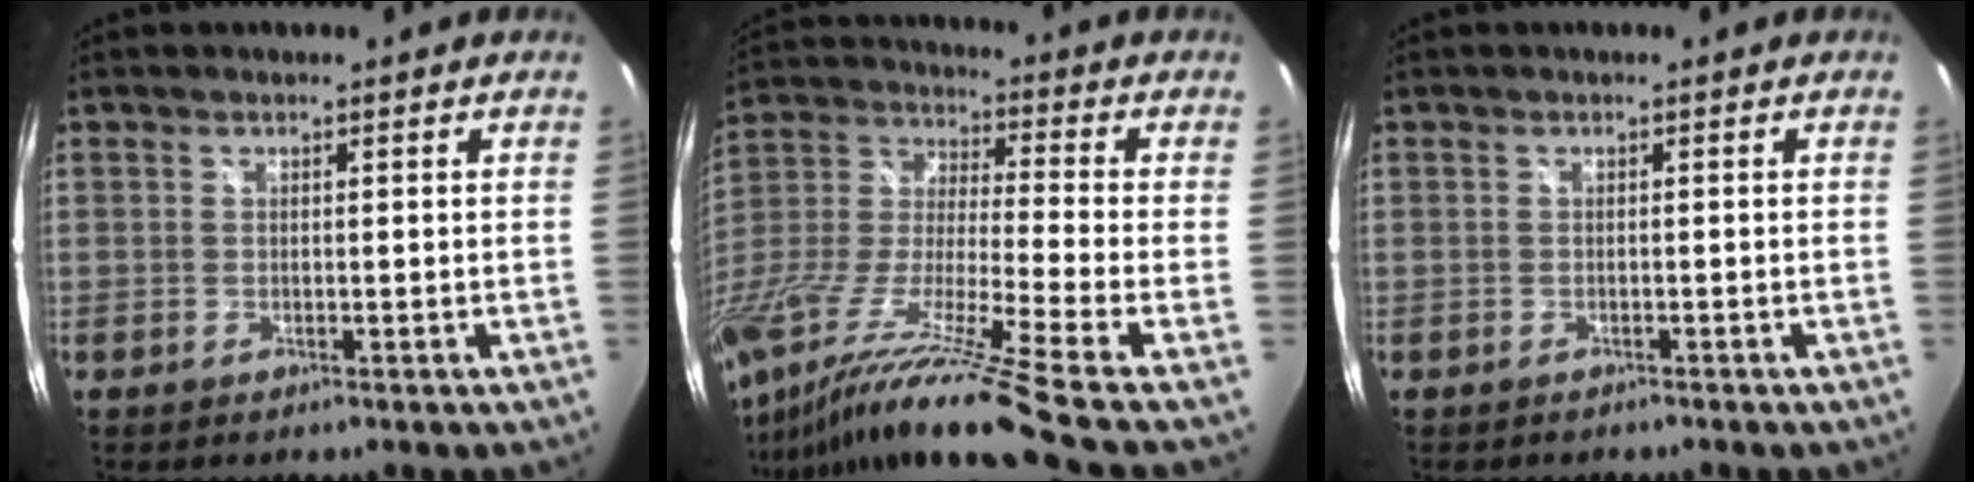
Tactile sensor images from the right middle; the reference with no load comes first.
{"total": 25.5, "force": [-18.8, -1.4, 17.2], "torque": [-0.303, -0.079, -0.337]}
{"total": 0.9, "force": [-0.8, 0.3, 0.1], "torque": [-0.006, -0.003, -0.012]}